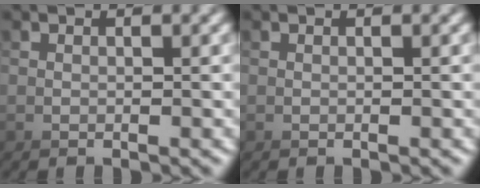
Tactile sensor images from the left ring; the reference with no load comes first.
{"total": 0.0}